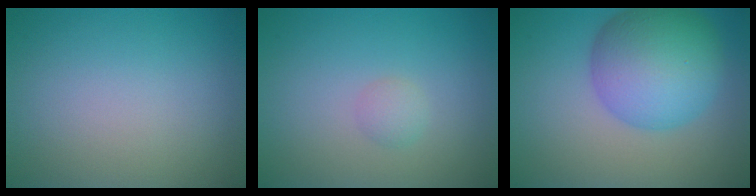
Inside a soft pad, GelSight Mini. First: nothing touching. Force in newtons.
{"total": 1.0, "press": 1.0, "slide": 0.0}
{"total": 9.1, "press": 9.1, "slide": 0.1}